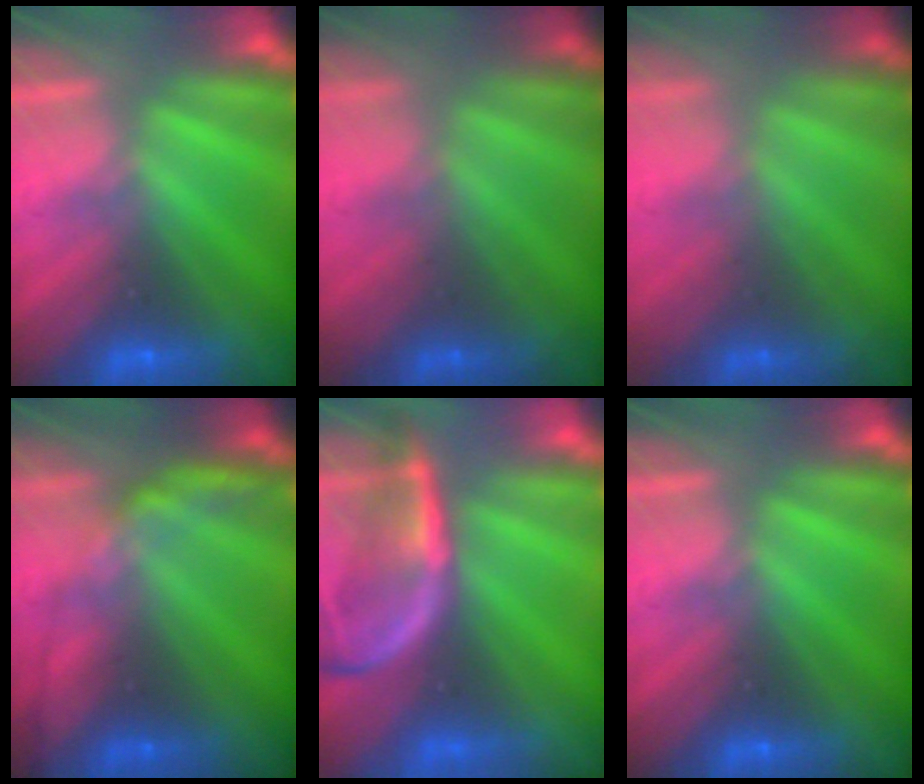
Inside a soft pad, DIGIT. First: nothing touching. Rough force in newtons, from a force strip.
{"total": 1.8}
{"total": 1.8}
{"total": 2.6}
{"total": 2.3}
{"total": 0.0}